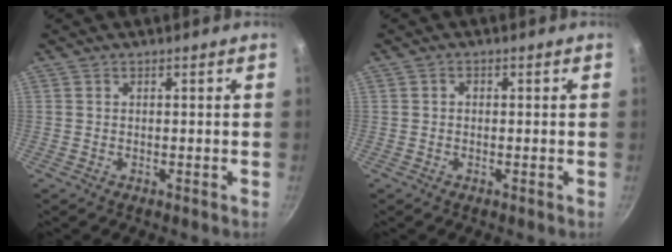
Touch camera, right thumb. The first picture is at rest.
{"total": 1.0, "force": [0.0, 0.8, 0.5], "torque": [-0.009, 0.006, -0.001]}